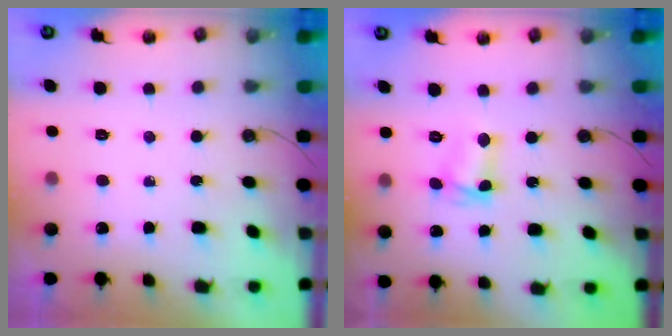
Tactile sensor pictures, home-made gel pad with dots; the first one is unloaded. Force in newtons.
{"total": 4.7, "press": 4.6, "slide": 1.3}